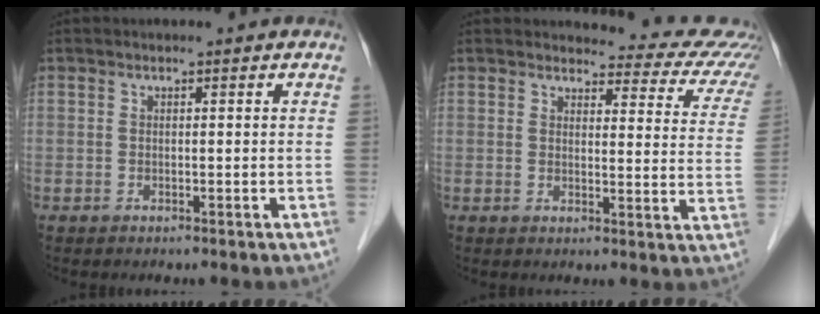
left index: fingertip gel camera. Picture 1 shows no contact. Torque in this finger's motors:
{"motor_torque": [-0.58, -0.76, 0.12, 0.00]}